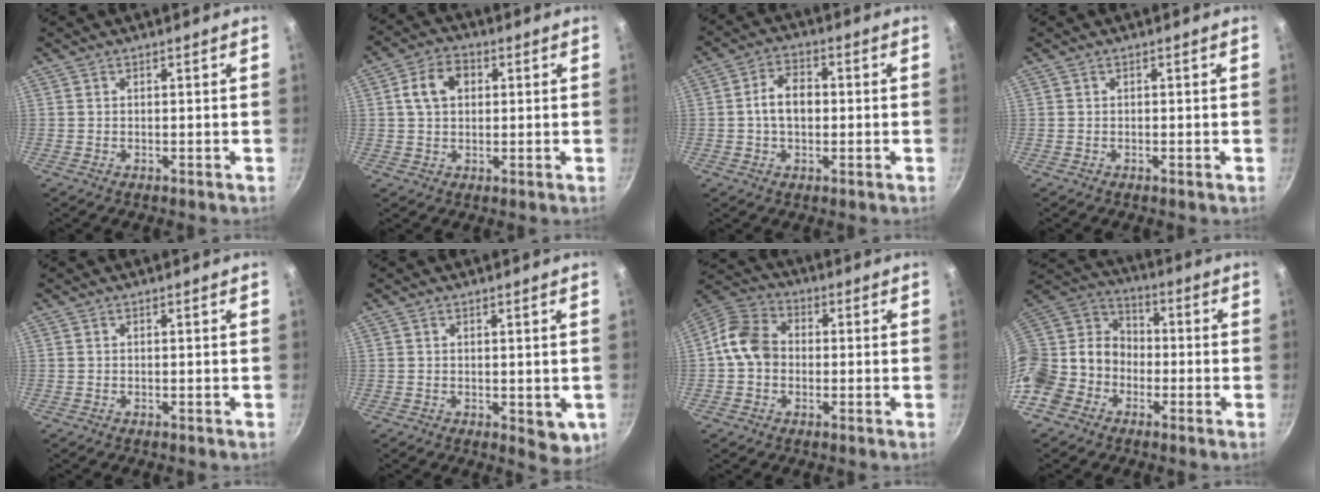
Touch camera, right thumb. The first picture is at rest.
{"total": 7.3, "force": [1.5, 5.4, 4.6], "torque": [-0.061, 0.014, 0.020]}
{"total": 6.7, "force": [-0.1, 4.6, 4.9], "torque": [-0.066, 0.018, -0.008]}
{"total": 0.0}
{"total": 0.0}
{"total": 5.1, "force": [0.2, 2.8, 4.3], "torque": [-0.043, -0.003, 0.012]}
{"total": 9.3, "force": [-0.4, 7.4, 5.5], "torque": [-0.080, 0.024, -0.029]}
{"total": 18.1, "force": [-7.2, 14.5, 8.2], "torque": [-0.151, 0.074, -0.149]}